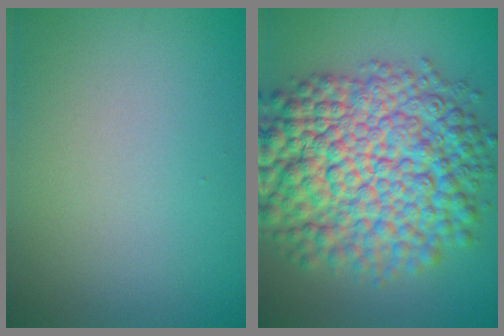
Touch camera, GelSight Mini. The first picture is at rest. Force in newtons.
{"total": 14.1, "press": 14.1, "slide": 0.3}